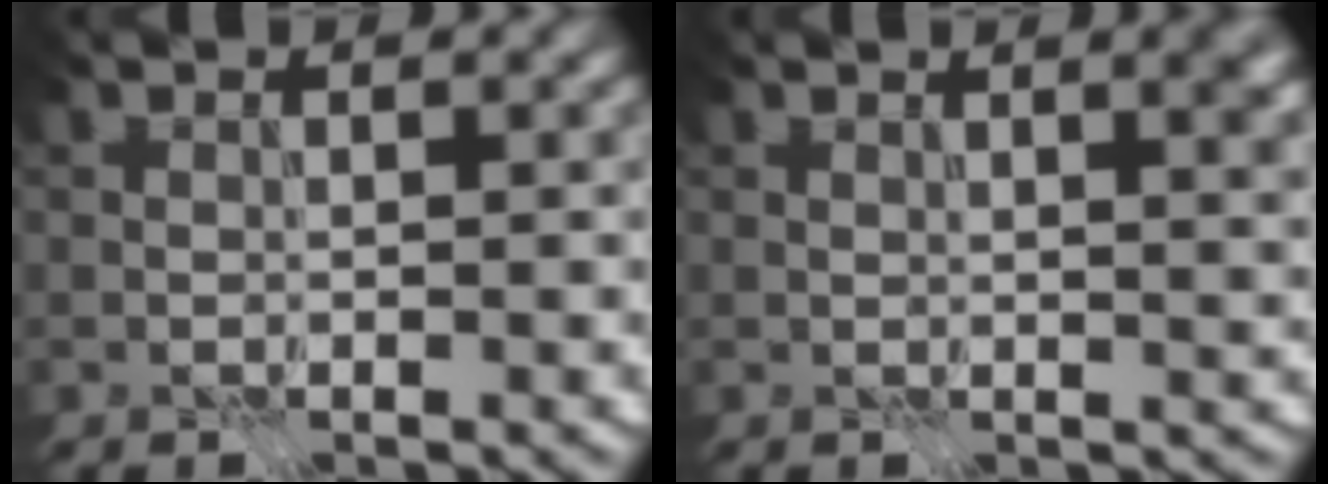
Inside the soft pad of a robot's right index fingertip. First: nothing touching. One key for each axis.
{"total": 2.6, "fx": 1.3, "fy": 0.5, "fz": 2.2, "tx": -0.030, "ty": 0.002, "tz": 0.023}